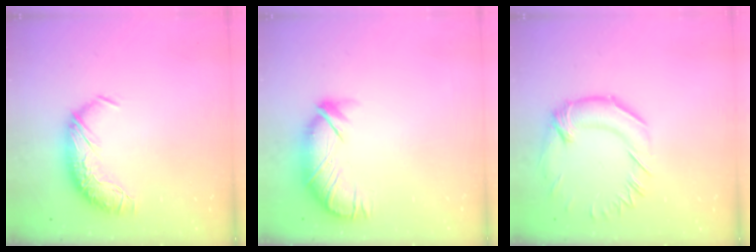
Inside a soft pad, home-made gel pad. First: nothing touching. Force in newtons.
{"total": 3.9, "press": 3.4, "slide": 2.1}
{"total": 1.3, "press": 0.4, "slide": 1.3}